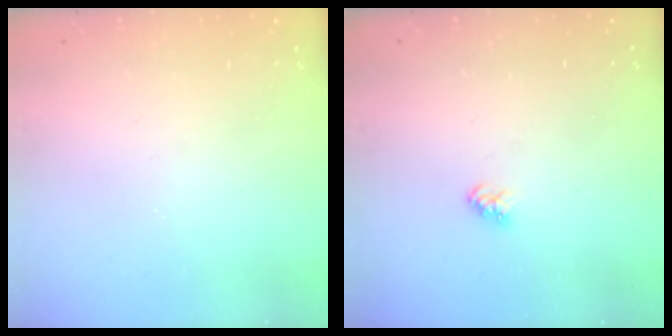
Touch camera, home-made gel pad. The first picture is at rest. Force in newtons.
{"total": 3.2, "press": 3.1, "slide": 0.3}